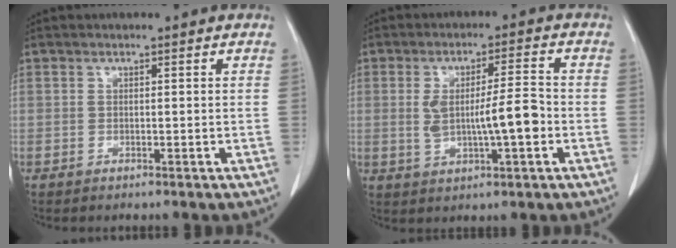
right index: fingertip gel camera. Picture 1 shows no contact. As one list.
[{"total": 7.6, "force": [-0.9, 1.2, 7.5], "torque": [-0.133, 0.007, -0.007]}]